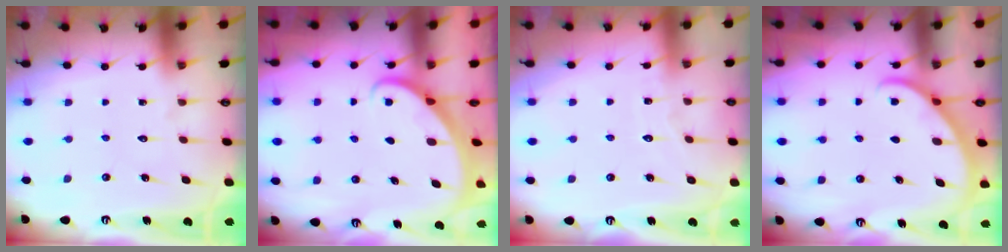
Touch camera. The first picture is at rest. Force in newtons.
{"total": 3.1, "press": 3.1, "slide": 0.3}
{"total": 3.9, "press": 3.9, "slide": 0.5}
{"total": 2.8, "press": 2.8, "slide": 0.2}